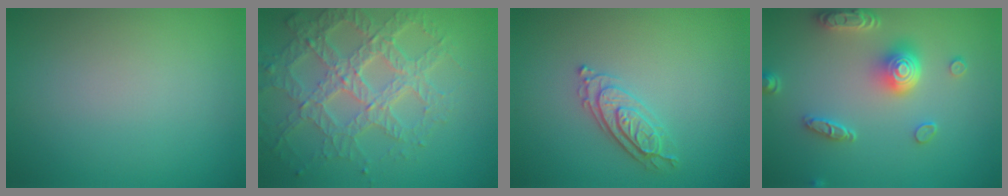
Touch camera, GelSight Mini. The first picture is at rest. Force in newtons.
{"total": 7.4, "press": 5.5, "slide": 5.0}
{"total": 2.4, "press": 2.3, "slide": 0.7}
{"total": 4.9, "press": 4.0, "slide": 3.0}